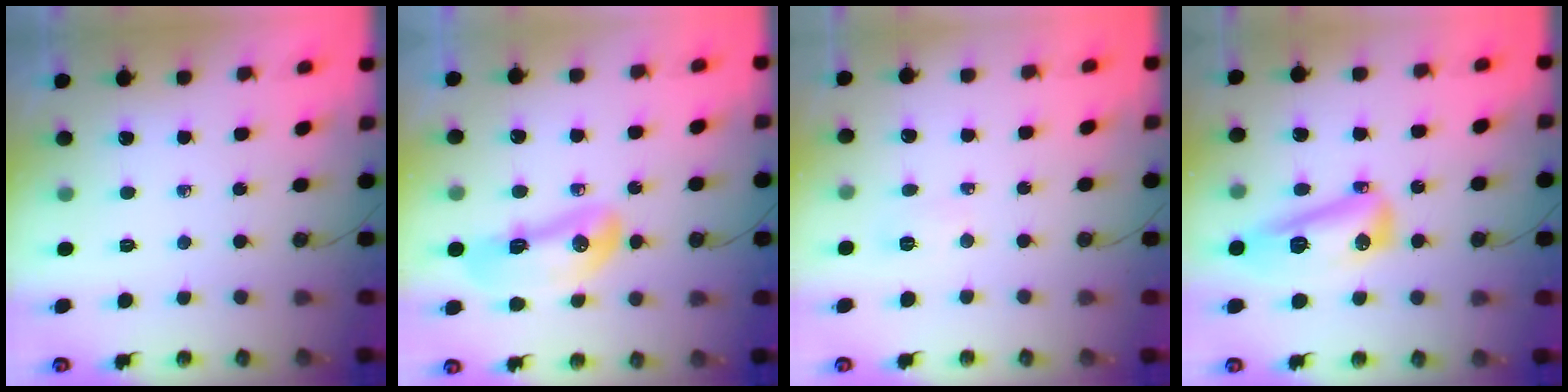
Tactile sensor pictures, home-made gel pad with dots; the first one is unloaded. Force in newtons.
{"total": 14.8, "press": 12.3, "slide": 8.2}
{"total": 2.6, "press": 2.5, "slide": 0.8}
{"total": 11.9, "press": 11.8, "slide": 1.0}